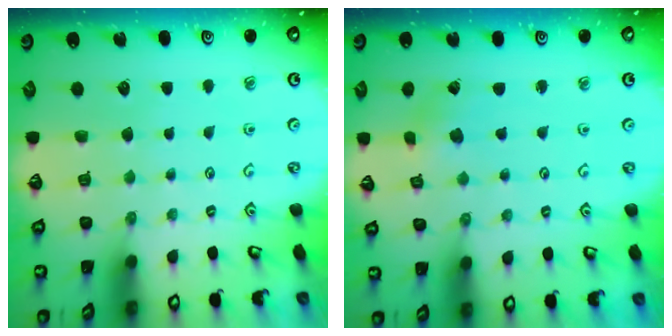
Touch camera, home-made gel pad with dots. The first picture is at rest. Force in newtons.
{"total": 1.0, "press": 1.0, "slide": 0.0}